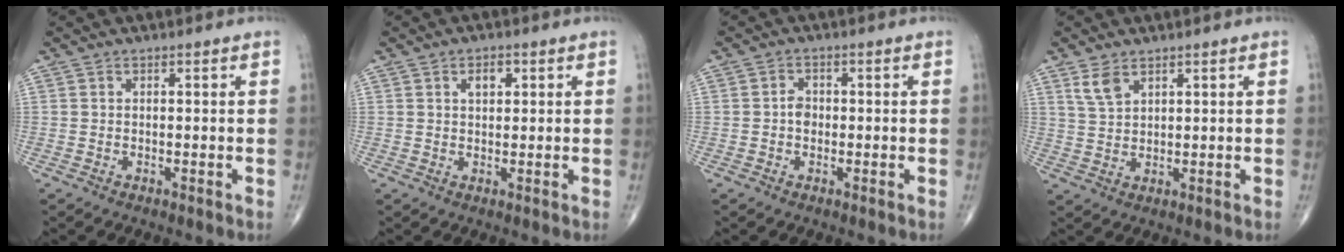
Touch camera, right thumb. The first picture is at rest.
{"total": 2.8, "force": [1.1, 1.7, 2.0], "torque": [-0.021, -0.002, 0.015]}
{"total": 2.2, "force": [-0.3, 1.7, 1.3], "torque": [-0.011, 0.005, -0.010]}
{"total": 3.8, "force": [2.4, 1.9, 2.2], "torque": [-0.043, -0.008, 0.057]}